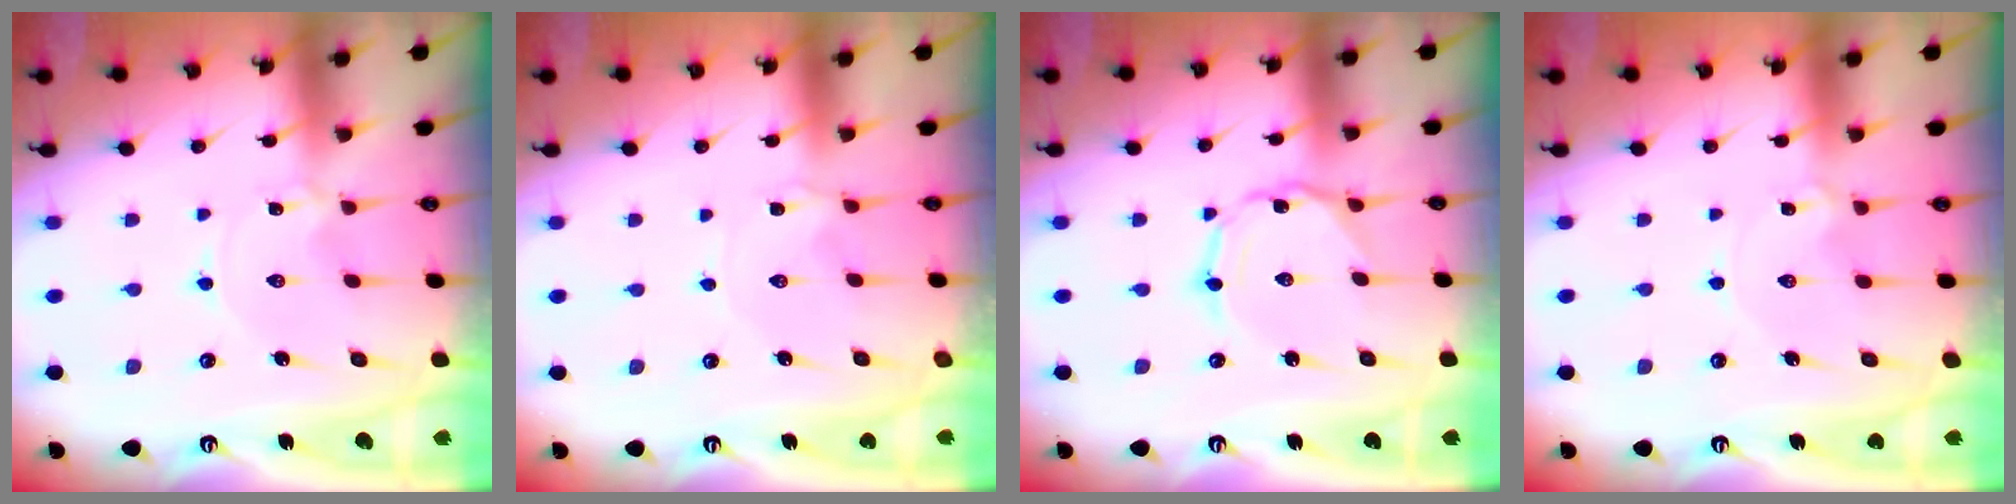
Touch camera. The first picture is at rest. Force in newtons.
{"total": 1.8, "press": 1.7, "slide": 0.3}
{"total": 1.2, "press": 1.2, "slide": 0.3}
{"total": 1.2, "press": 1.2, "slide": 0.1}